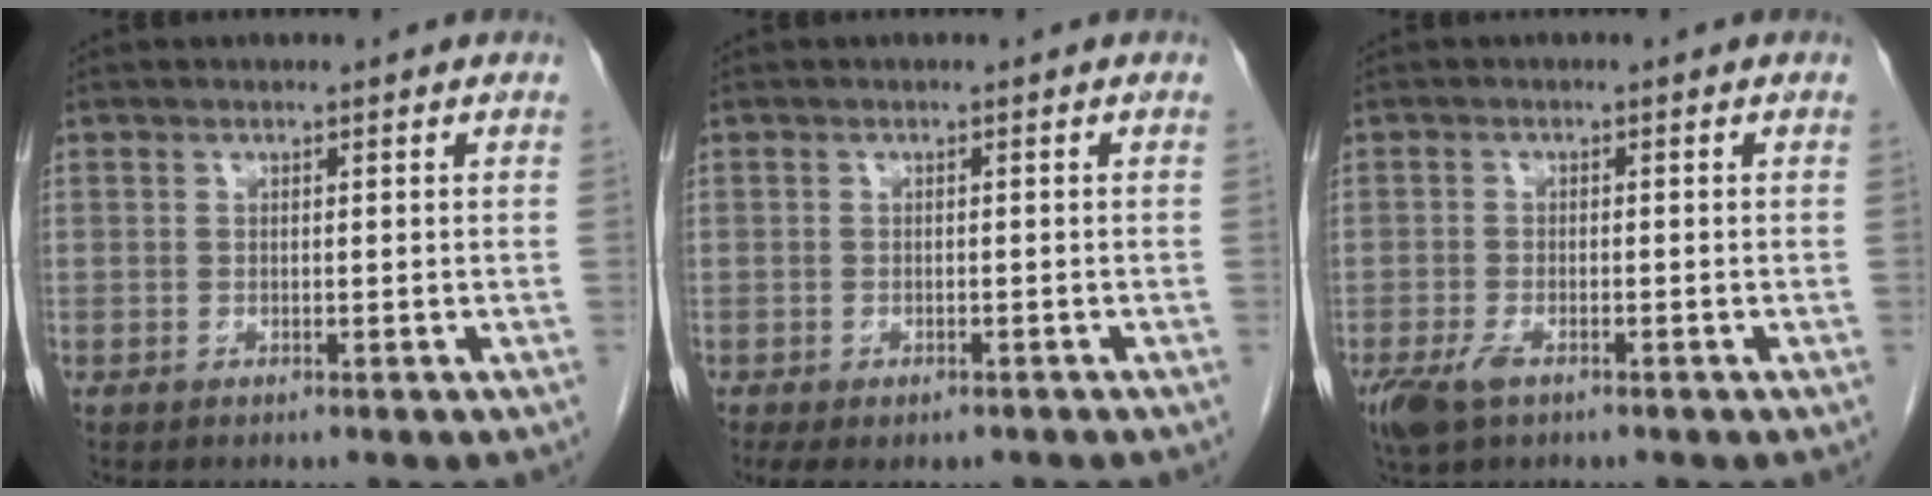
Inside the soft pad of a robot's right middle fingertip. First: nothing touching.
{"total": 5.3, "force": [-4.0, 2.6, 2.5], "torque": [-0.031, -0.006, -0.053]}
{"total": 4.3, "force": [-2.6, 1.8, 2.9], "torque": [-0.063, -0.008, -0.043]}